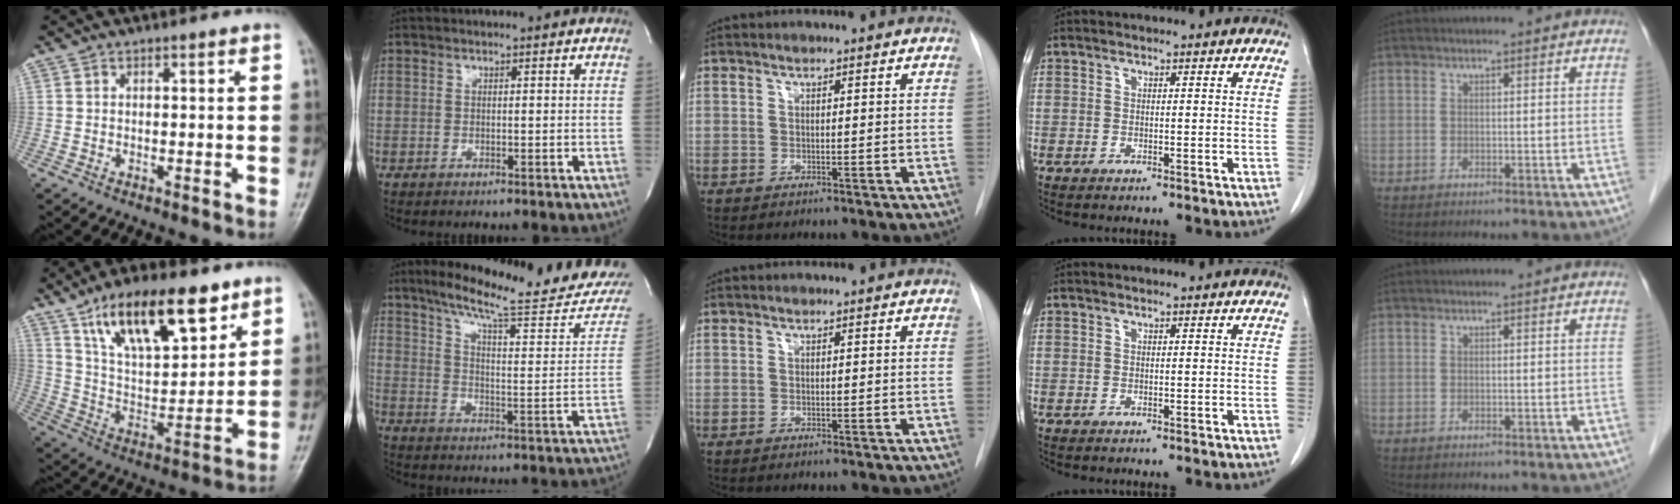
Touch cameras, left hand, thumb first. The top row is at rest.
{"thumb": {"total": 19.8, "force": [11.7, 8.2, 13.6], "torque": [-0.186, -0.044, 0.211]}, "index": {"total": 22.0, "force": [18.9, 2.4, 11.0], "torque": [-0.161, -0.038, 0.249]}}